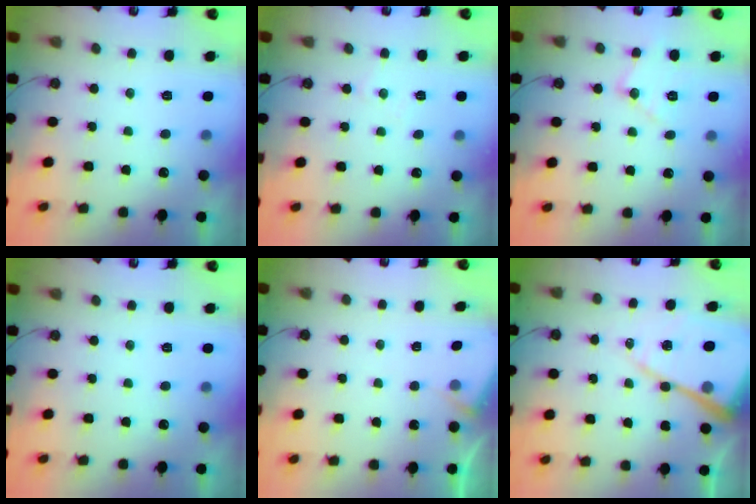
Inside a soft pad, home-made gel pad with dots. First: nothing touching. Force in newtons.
{"total": 3.2, "press": 3.2, "slide": 0.4}
{"total": 11.5, "press": 11.5, "slide": 0.8}
{"total": 0.0}
{"total": 4.1, "press": 4.1, "slide": 0.2}
{"total": 17.2, "press": 17.1, "slide": 1.7}